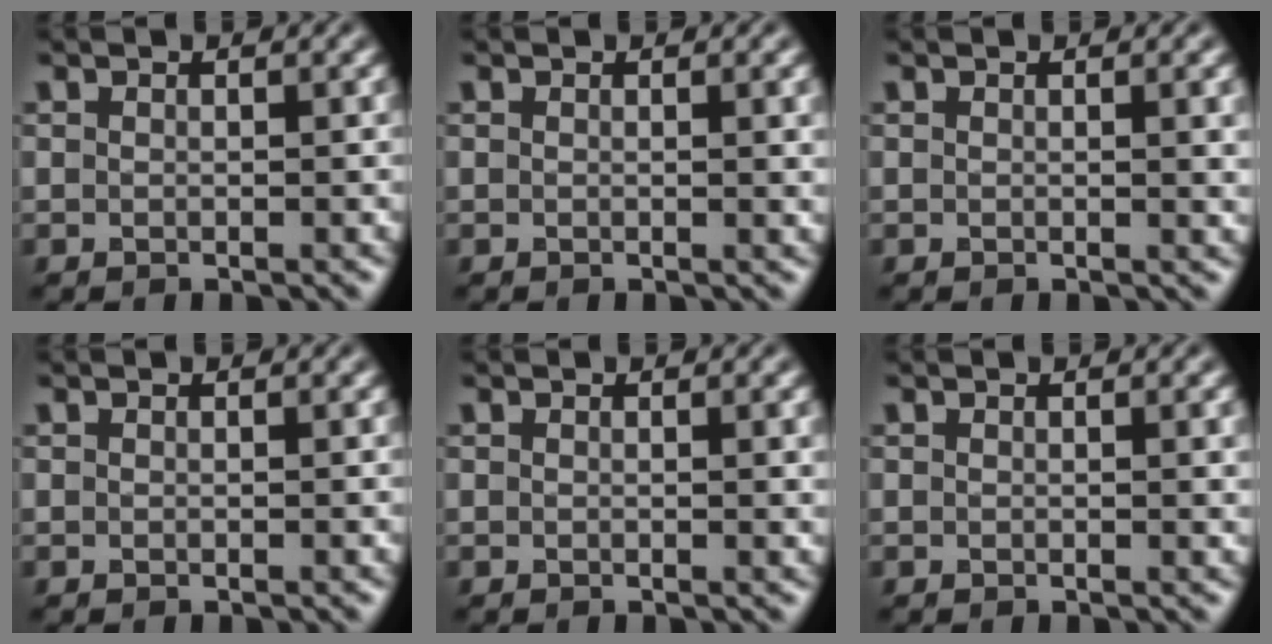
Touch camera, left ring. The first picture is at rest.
{"total": 1.5, "force": [0.3, 0.4, 1.4], "torque": [-0.012, 0.002, 0.002]}
{"total": 2.1, "force": [0.4, 0.6, 2.0], "torque": [-0.016, 0.002, 0.002]}
{"total": 0.0}
{"total": 1.1, "force": [0.3, 0.3, 1.0], "torque": [-0.009, 0.002, 0.002]}
{"total": 1.4, "force": [0.3, 0.4, 1.4], "torque": [-0.012, 0.002, 0.002]}